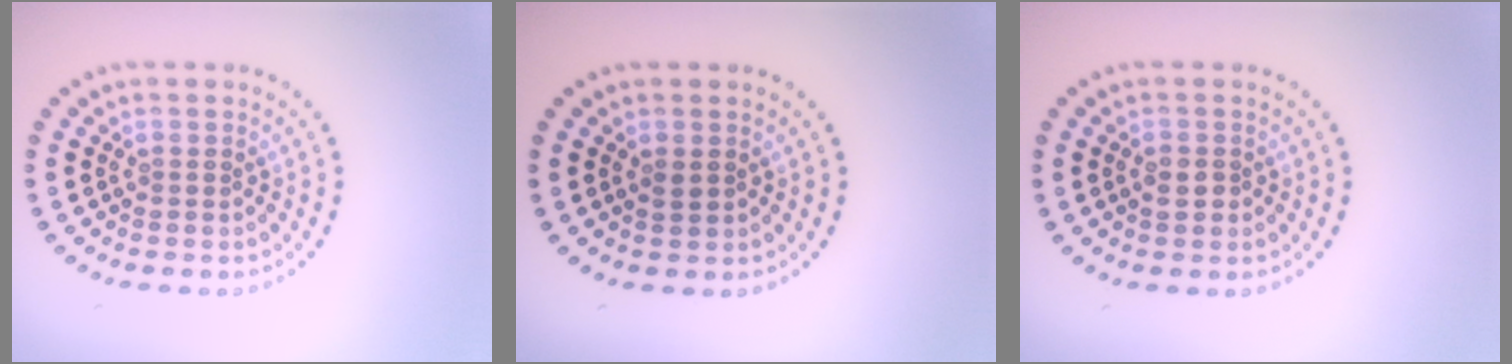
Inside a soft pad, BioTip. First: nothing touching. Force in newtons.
{"total": 1.0, "press": 1.0, "slide": 0.2}
{"total": 1.2, "press": 1.2, "slide": 0.4}